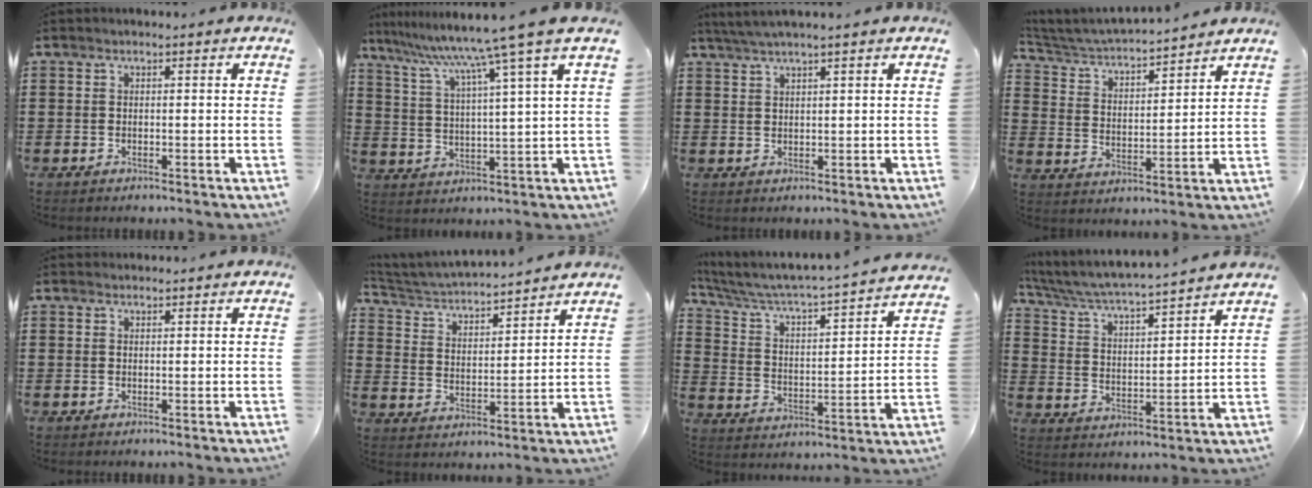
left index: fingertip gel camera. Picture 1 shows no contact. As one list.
[{"total": 9.5, "force": [7.2, -2.0, 5.9], "torque": [-0.143, -0.044, 0.109]}, {"total": 2.4, "force": [2.0, -0.3, 1.4], "torque": [-0.029, 0.002, 0.037]}, {"total": 3.8, "force": [3.7, 0.1, 1.0], "torque": [-0.040, -0.030, 0.055]}, {"total": 0.7, "force": [0.6, 0.2, 0.0], "torque": [-0.002, 0.001, 0.013]}, {"total": 3.7, "force": [3.7, 0.1, 0.7], "torque": [-0.036, -0.029, 0.056]}, {"total": 3.2, "force": [2.9, -0.1, 1.2], "torque": [-0.045, -0.041, 0.035]}, {"total": 4.5, "force": [4.3, -0.4, 1.3], "torque": [-0.048, -0.037, 0.065]}]